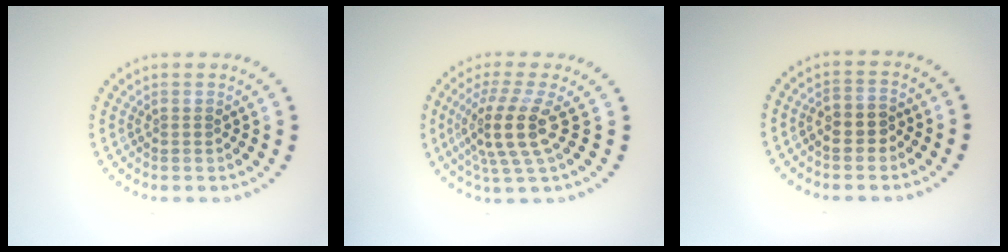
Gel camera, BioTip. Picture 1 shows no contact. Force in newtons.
{"total": 4.4, "press": 3.4, "slide": 2.8}
{"total": 1.8, "press": 1.7, "slide": 0.6}